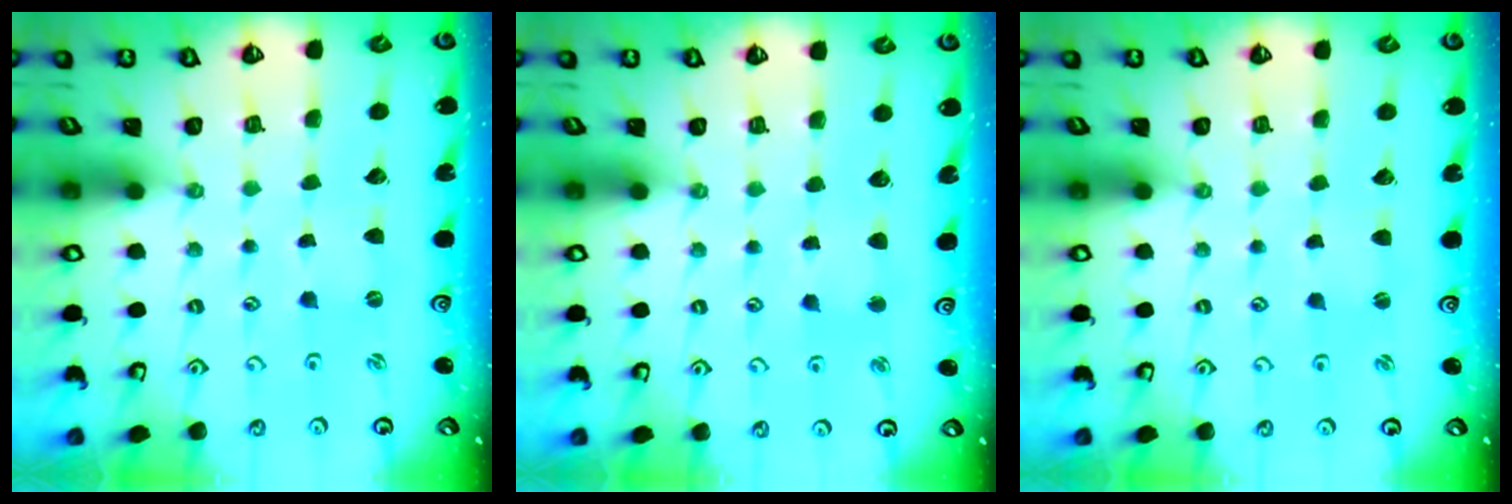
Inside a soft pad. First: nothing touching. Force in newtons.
{"total": 3.1, "press": 3.1, "slide": 0.3}
{"total": 1.8, "press": 1.8, "slide": 0.3}